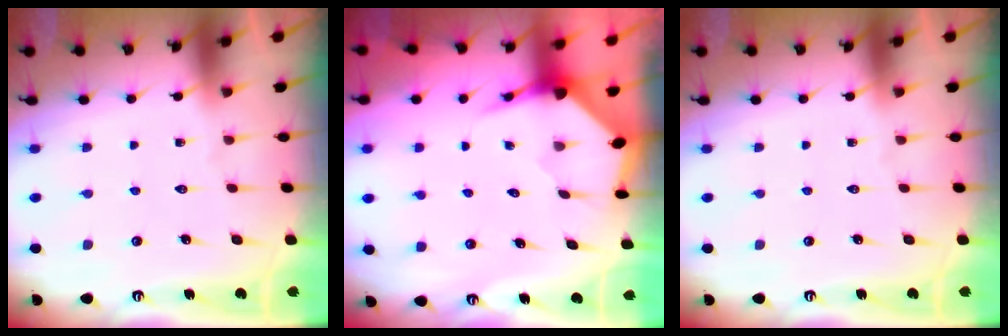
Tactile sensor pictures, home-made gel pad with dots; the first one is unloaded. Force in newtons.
{"total": 3.5, "press": 3.4, "slide": 0.4}
{"total": 0.0}